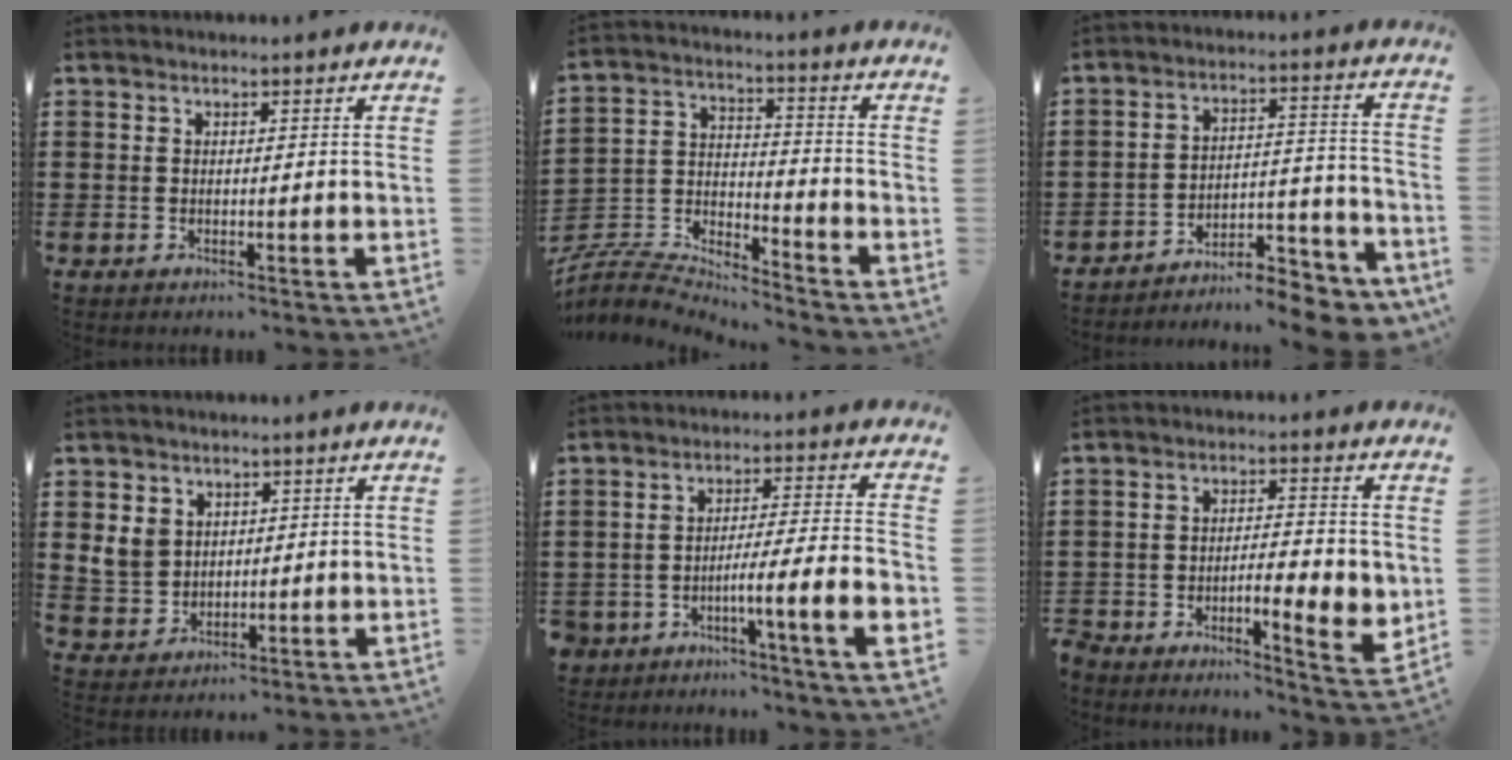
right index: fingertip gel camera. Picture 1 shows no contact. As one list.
[{"total": 5.6, "force": [-5.4, 1.0, 0.7], "torque": [-0.039, -0.006, -0.117]}, {"total": 7.3, "force": [-7.0, 1.6, 1.5], "torque": [-0.012, 0.024, -0.136]}, {"total": 4.7, "force": [1.6, 4.1, 1.6], "torque": [-0.049, 0.014, 0.030]}, {"total": 7.1, "force": [-4.3, 0.3, 5.6], "torque": [-0.095, -0.002, -0.080]}, {"total": 5.6, "force": [-2.8, 1.9, 4.4], "torque": [-0.074, 0.001, -0.048]}]